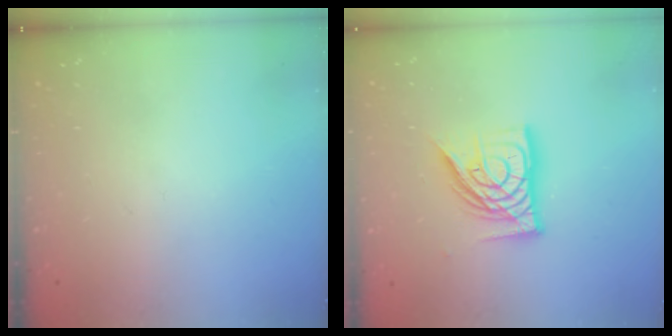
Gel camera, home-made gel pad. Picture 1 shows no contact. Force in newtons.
{"total": 14.0, "press": 14.0, "slide": 1.1}